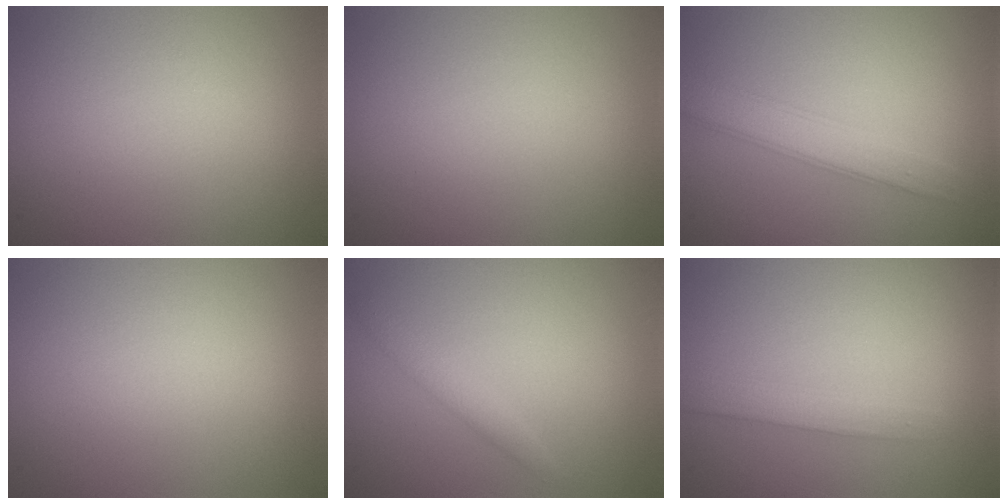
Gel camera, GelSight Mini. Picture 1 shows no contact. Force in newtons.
{"total": 0.0}
{"total": 3.2, "press": 3.2, "slide": 0.3}
{"total": 0.0}
{"total": 1.4, "press": 1.4, "slide": 0.1}
{"total": 2.1, "press": 2.1, "slide": 0.1}